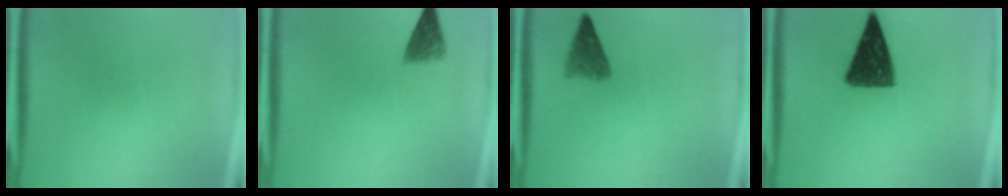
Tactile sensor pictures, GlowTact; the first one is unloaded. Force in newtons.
{"total": 3.4}
{"total": 3.3}
{"total": 12.0}